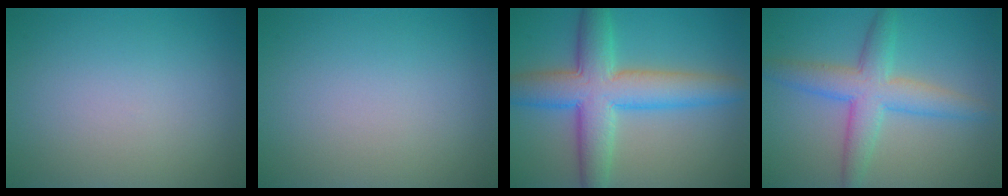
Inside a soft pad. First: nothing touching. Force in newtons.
{"total": 0.0}
{"total": 8.4, "press": 8.4, "slide": 0.2}
{"total": 5.3, "press": 5.3, "slide": 0.0}